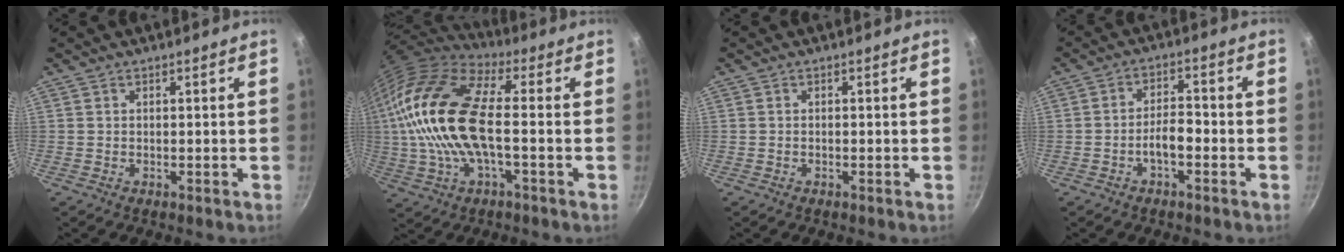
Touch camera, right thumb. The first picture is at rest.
{"total": 21.4, "force": [0.2, 9.5, 19.1], "torque": [-0.377, 0.019, -0.010]}
{"total": 0.0}
{"total": 3.5, "force": [-1.6, 1.4, 2.8], "torque": [-0.041, 0.024, -0.030]}